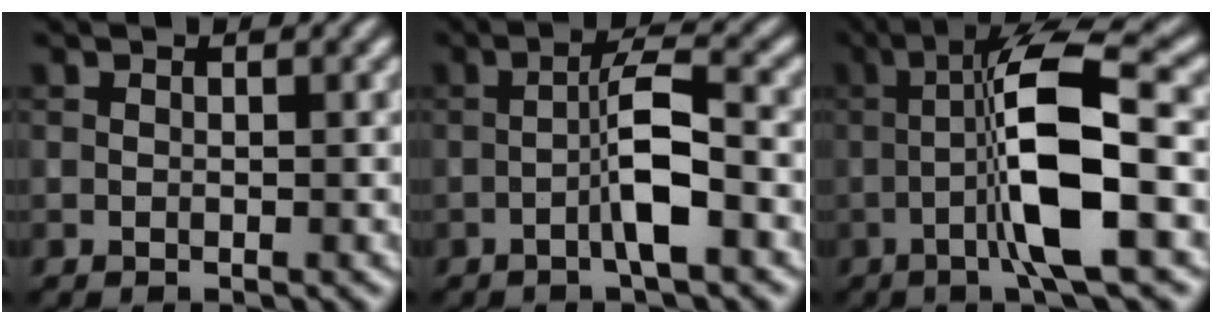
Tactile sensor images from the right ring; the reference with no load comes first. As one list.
[{"total": 4.2, "force": [-1.2, 0.5, 4.1], "torque": [-0.072, 0.013, -0.028]}, {"total": 9.1, "force": [-0.8, 1.7, 8.9], "torque": [-0.150, 0.014, -0.021]}]